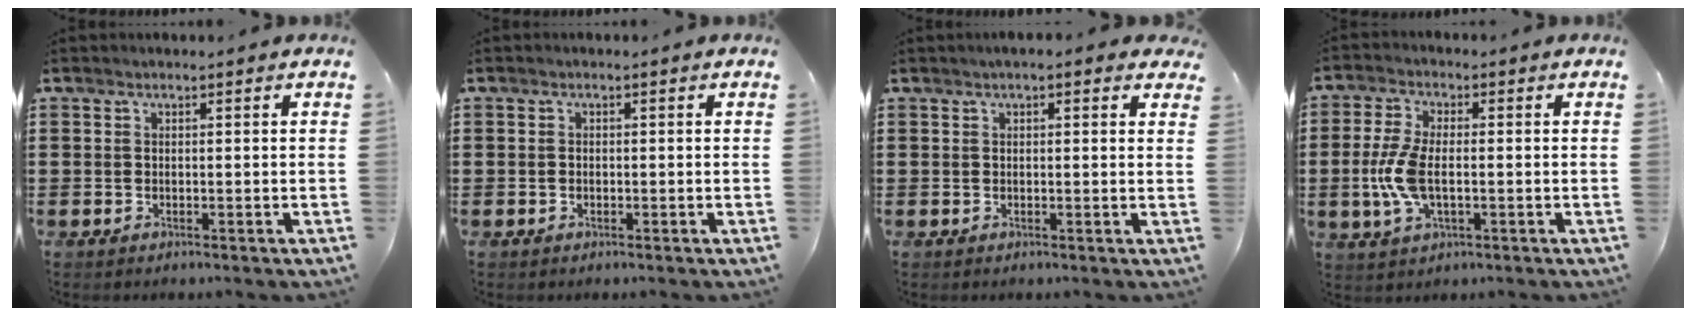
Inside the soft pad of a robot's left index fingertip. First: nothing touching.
{"total": 0.6, "force": [-0.3, 0.5, 0.1], "torque": [-0.006, 0.002, -0.006]}
{"total": 1.4, "force": [0.7, 0.6, 1.1], "torque": [-0.023, 0.007, 0.012]}
{"total": 6.9, "force": [-0.9, 3.1, 6.1], "torque": [-0.150, -0.005, -0.025]}